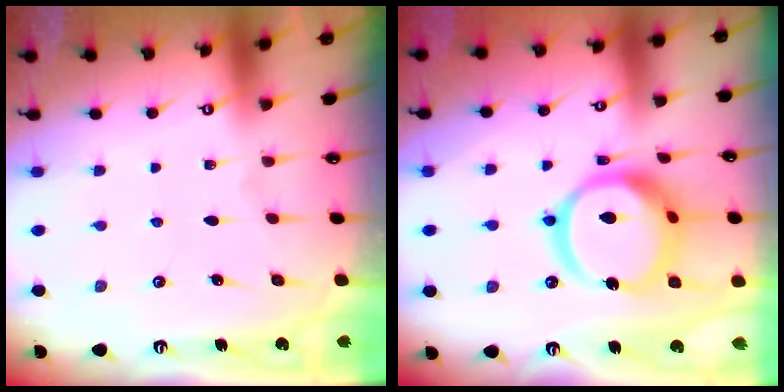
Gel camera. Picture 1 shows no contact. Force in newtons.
{"total": 19.3, "press": 19.2, "slide": 1.9}